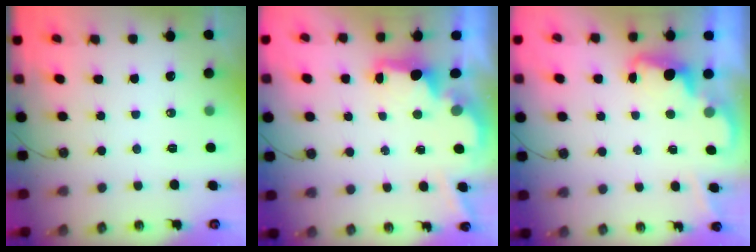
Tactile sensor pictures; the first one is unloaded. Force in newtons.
{"total": 3.2, "press": 3.1, "slide": 0.5}
{"total": 2.2, "press": 2.1, "slide": 0.5}